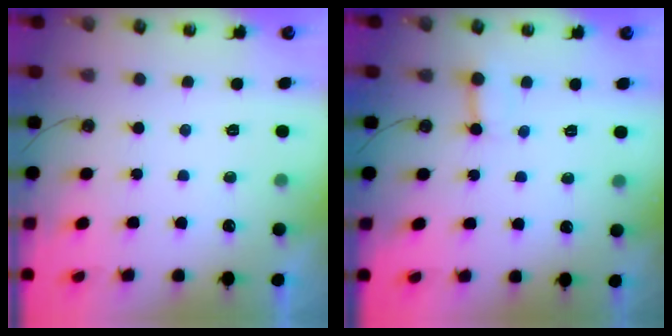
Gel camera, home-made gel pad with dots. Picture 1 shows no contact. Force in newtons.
{"total": 3.1, "press": 3.1, "slide": 0.3}